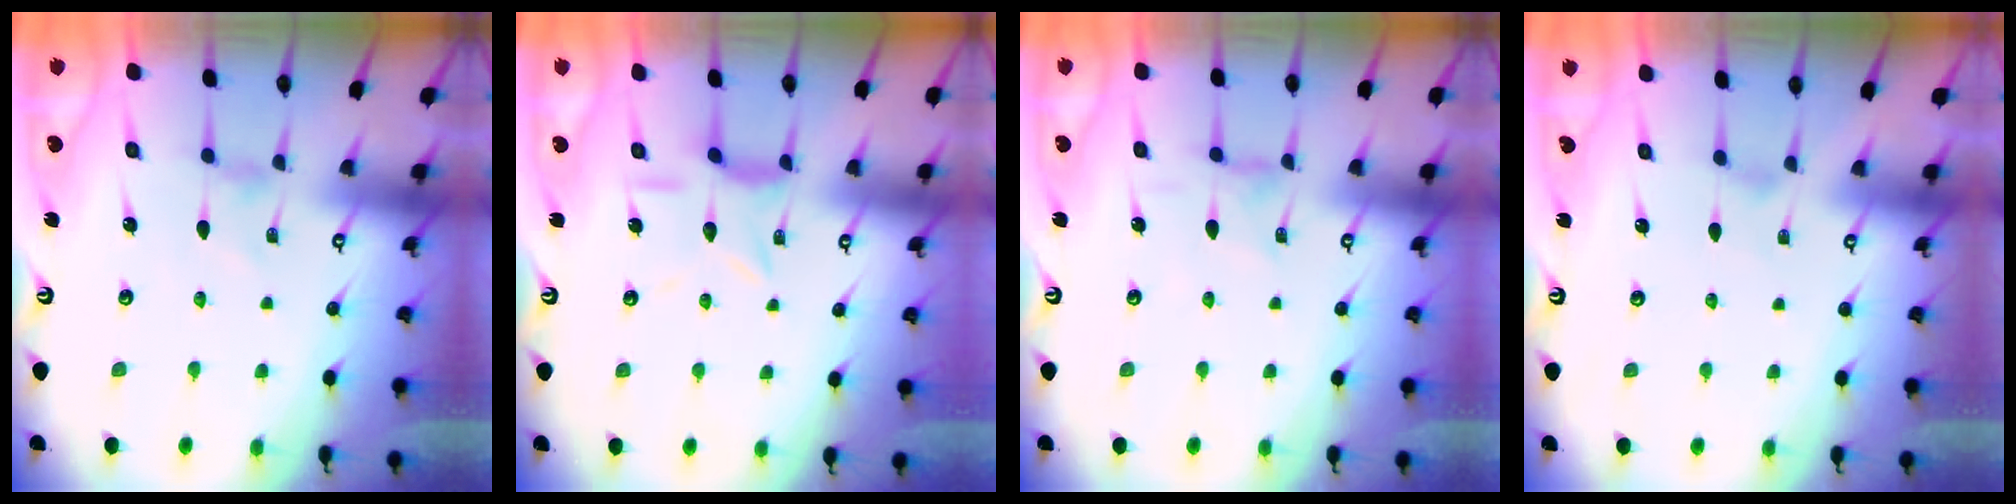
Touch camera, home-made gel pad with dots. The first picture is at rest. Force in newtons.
{"total": 6.3, "press": 6.3, "slide": 0.6}
{"total": 0.0}
{"total": 0.7, "press": 0.7, "slide": 0.2}